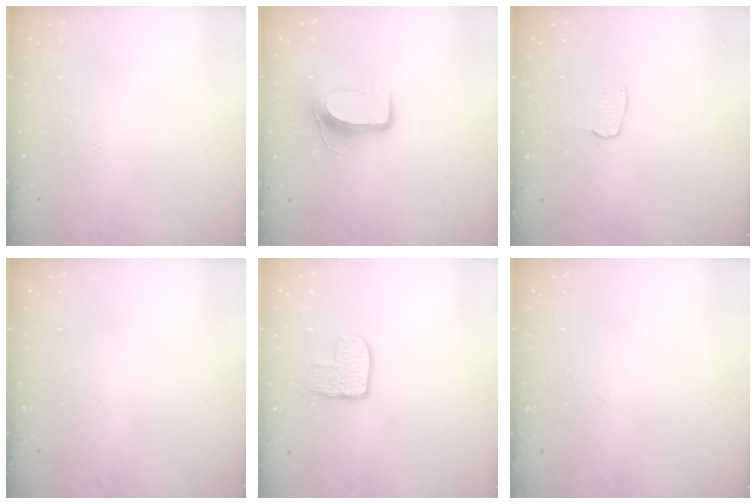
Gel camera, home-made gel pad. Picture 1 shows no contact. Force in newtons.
{"total": 10.6, "press": 10.6, "slide": 0.8}
{"total": 4.0, "press": 4.0, "slide": 0.2}
{"total": 0.0}
{"total": 8.5, "press": 8.4, "slide": 0.5}
{"total": 0.0}